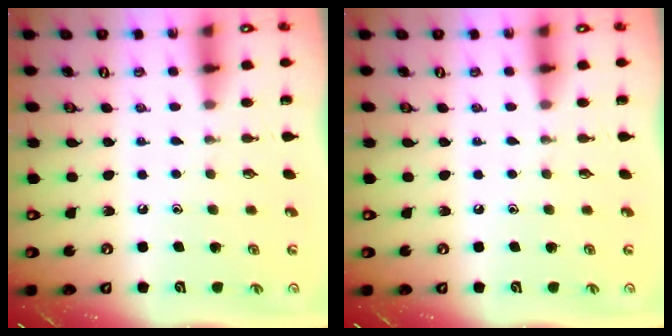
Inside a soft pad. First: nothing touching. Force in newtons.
{"total": 0.0}